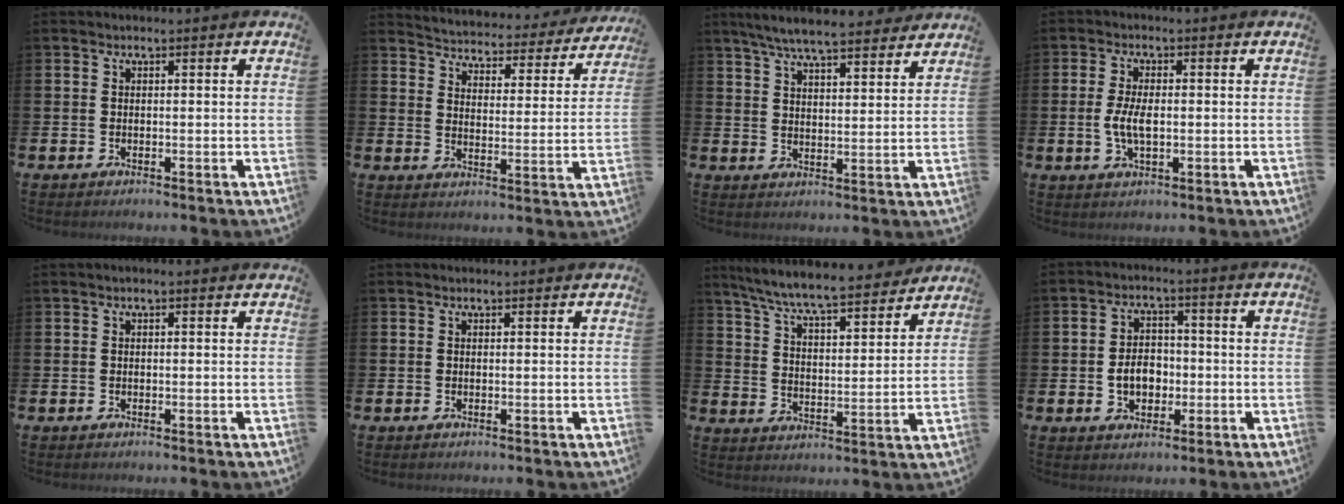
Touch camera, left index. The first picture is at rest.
{"total": 4.0, "force": [3.9, 0.8, 0.2], "torque": [-0.023, -0.042, 0.060]}
{"total": 7.1, "force": [6.7, 0.8, 2.4], "torque": [-0.057, -0.035, 0.117]}
{"total": 4.2, "force": [-0.2, 1.9, 3.8], "torque": [-0.074, 0.001, -0.007]}
{"total": 0.0}
{"total": 0.0}
{"total": 8.0, "force": [7.5, 0.5, 2.6], "torque": [-0.086, -0.052, 0.132]}
{"total": 4.6, "force": [-0.9, 3.5, 2.9], "torque": [-0.041, 0.002, -0.024]}